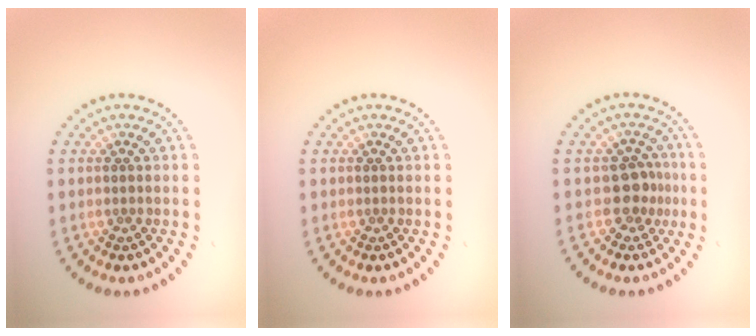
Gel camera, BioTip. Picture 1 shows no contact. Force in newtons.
{"total": 0.0}
{"total": 2.3, "press": 1.9, "slide": 1.3}